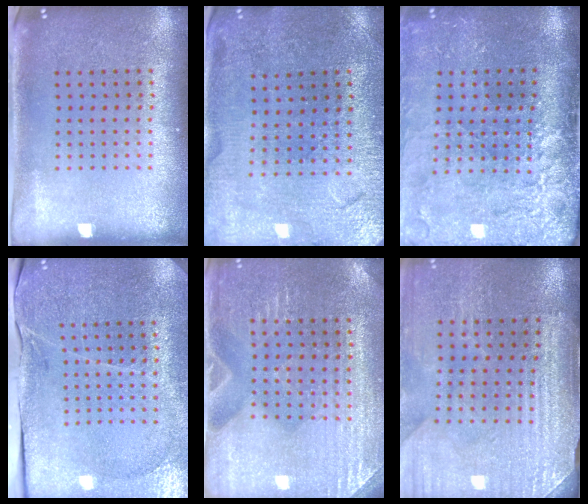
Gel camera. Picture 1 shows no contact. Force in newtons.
{"total": 1.3, "press": 1.3, "slide": 0.1}
{"total": 4.5, "press": 3.6, "slide": 2.6}
{"total": 3.4, "press": 3.4, "slide": 0.3}
{"total": 3.1, "press": 3.1, "slide": 0.3}
{"total": 3.4, "press": 3.3, "slide": 0.6}